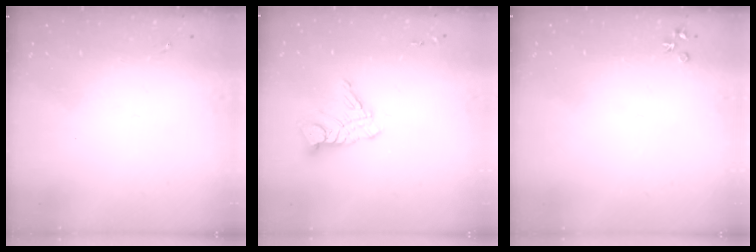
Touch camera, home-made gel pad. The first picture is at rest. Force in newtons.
{"total": 11.0, "press": 10.9, "slide": 1.0}
{"total": 4.0, "press": 4.0, "slide": 0.6}